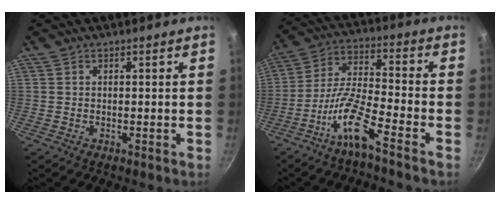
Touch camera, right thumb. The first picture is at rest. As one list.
[{"total": 10.6, "force": [-6.7, 1.4, 8.1], "torque": [-0.167, 0.046, -0.136]}]